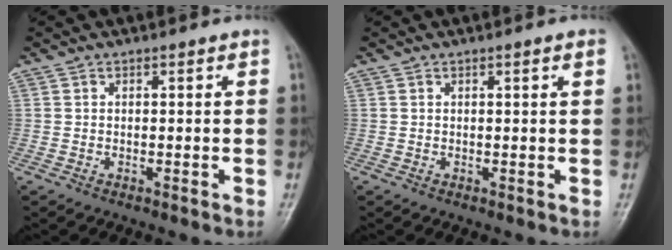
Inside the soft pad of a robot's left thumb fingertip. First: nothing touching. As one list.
[{"total": 1.3, "force": [0.6, 0.0, 1.1], "torque": [-0.019, 0.000, 0.008]}]